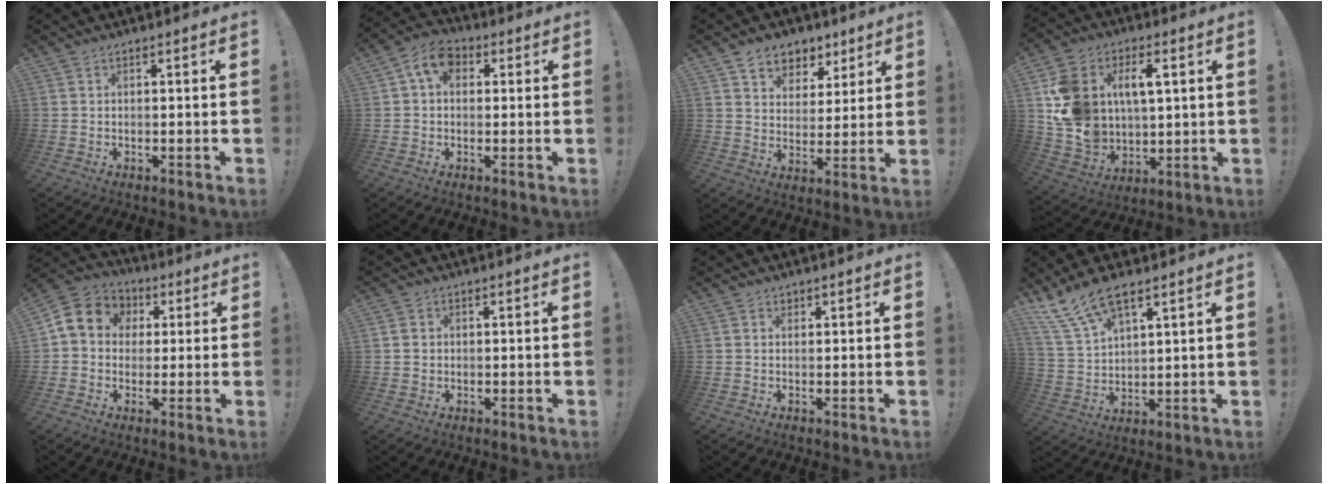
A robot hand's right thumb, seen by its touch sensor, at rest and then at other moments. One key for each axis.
{"total": 7.9, "fx": 2.3, "fy": 5.7, "fz": 5.0, "tx": -0.083, "ty": 0.006, "tz": 0.046}
{"total": 8.1, "fx": 5.2, "fy": 6.0, "fz": 1.4, "tx": -0.013, "ty": -0.039, "tz": 0.102}
{"total": 17.8, "fx": 5.2, "fy": 13.3, "fz": 10.7, "tx": -0.213, "ty": -0.019, "tz": 0.098}
{"total": 10.8, "fx": 2.3, "fy": 9.3, "fz": 5.0, "tx": -0.083, "ty": 0.003, "tz": 0.049}
{"total": 2.6, "fx": 0.4, "fy": 2.4, "fz": 0.8, "tx": -0.011, "ty": 0.004, "tz": 0.007}
{"total": 0.9, "fx": 0.7, "fy": 0.5, "fz": 0.1, "tx": 0.005, "ty": -0.004, "tz": 0.013}
{"total": 11.4, "fx": 8.1, "fy": 4.5, "fz": 6.6, "tx": -0.129, "ty": -0.037, "tz": 0.155}